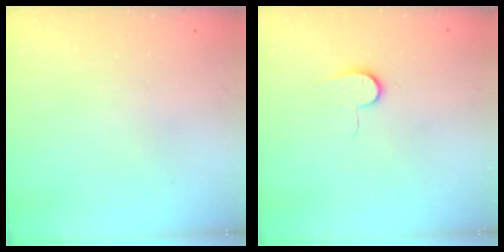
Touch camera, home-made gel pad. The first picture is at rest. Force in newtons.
{"total": 6.3, "press": 6.2, "slide": 0.8}